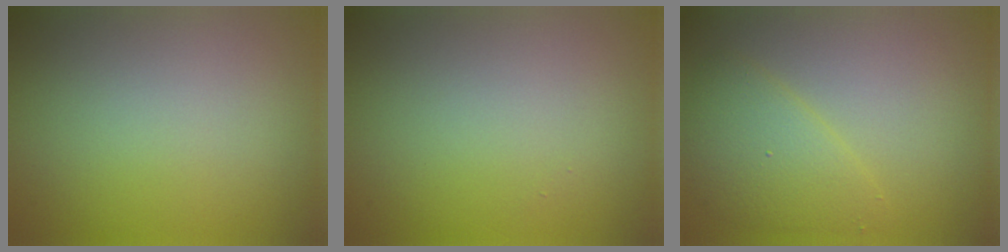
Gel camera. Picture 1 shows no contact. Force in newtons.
{"total": 0.0}
{"total": 3.4, "press": 3.4, "slide": 0.1}